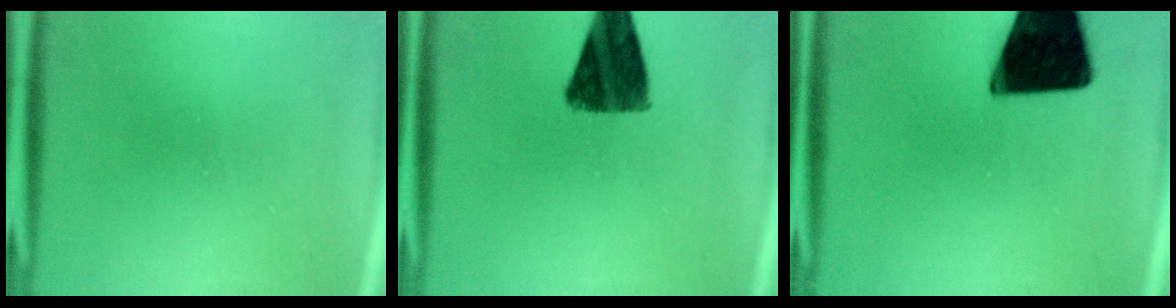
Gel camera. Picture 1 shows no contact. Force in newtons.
{"total": 10.7}
{"total": 19.6}